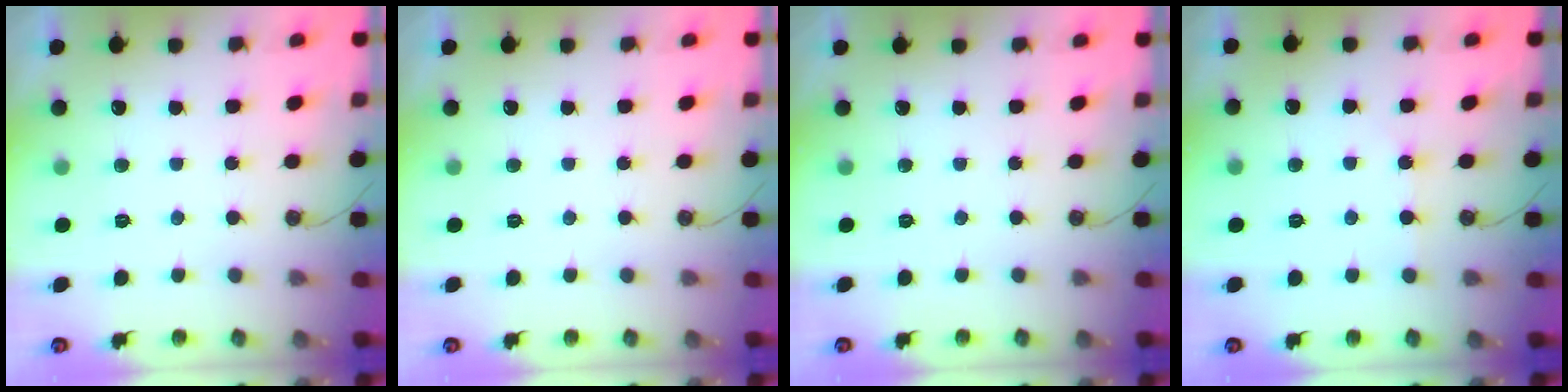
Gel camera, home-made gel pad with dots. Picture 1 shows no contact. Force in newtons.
{"total": 0.0}
{"total": 0.0}
{"total": 2.7, "press": 2.7, "slide": 0.5}